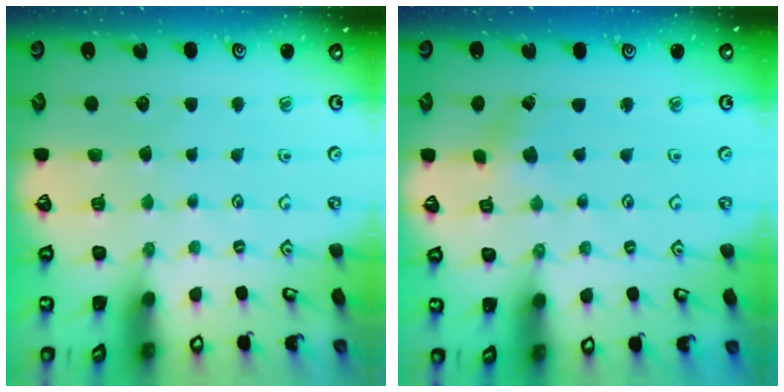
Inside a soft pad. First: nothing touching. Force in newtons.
{"total": 1.4, "press": 1.4, "slide": 0.1}